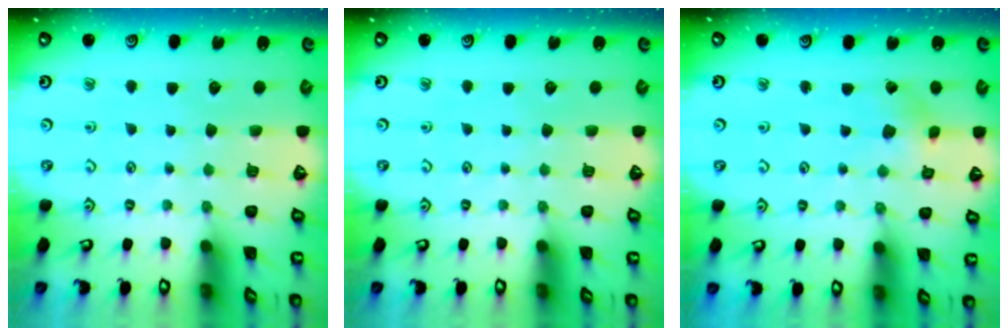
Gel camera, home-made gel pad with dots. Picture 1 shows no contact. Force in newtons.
{"total": 0.0}
{"total": 3.8, "press": 3.7, "slide": 0.4}